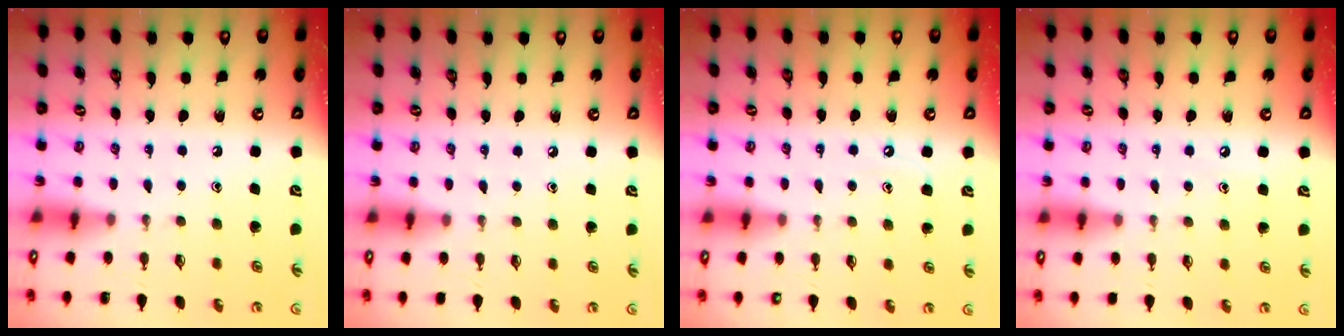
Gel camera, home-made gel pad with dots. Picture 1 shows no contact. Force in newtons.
{"total": 3.2, "press": 3.2, "slide": 0.5}
{"total": 4.5, "press": 4.5, "slide": 0.6}
{"total": 3.6, "press": 3.6, "slide": 0.5}